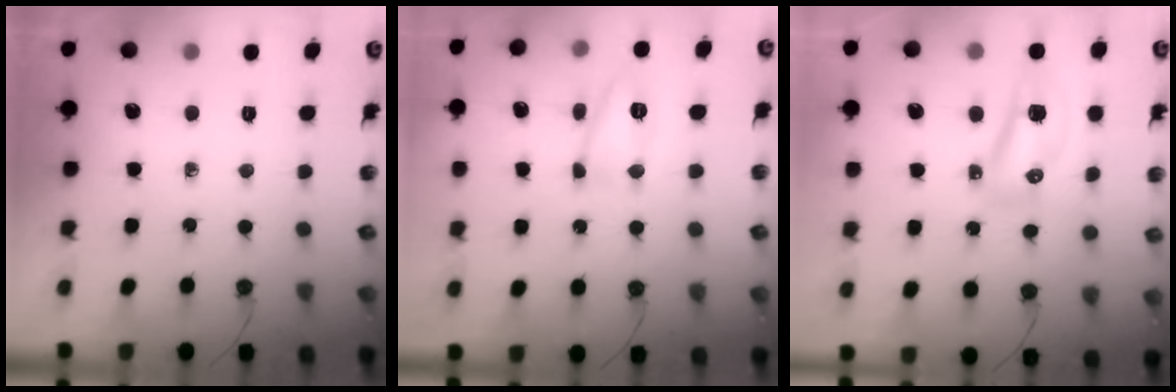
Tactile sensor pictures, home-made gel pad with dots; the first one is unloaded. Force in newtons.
{"total": 10.5, "press": 10.5, "slide": 0.7}
{"total": 8.2, "press": 8.0, "slide": 1.7}